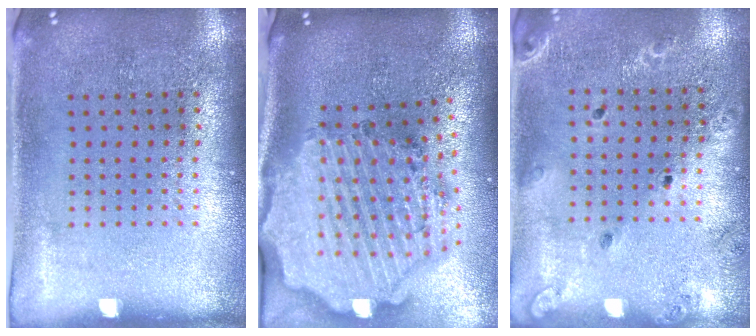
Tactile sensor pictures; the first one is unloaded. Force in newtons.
{"total": 3.7, "press": 3.1, "slide": 2.0}
{"total": 1.5, "press": 1.5, "slide": 0.1}